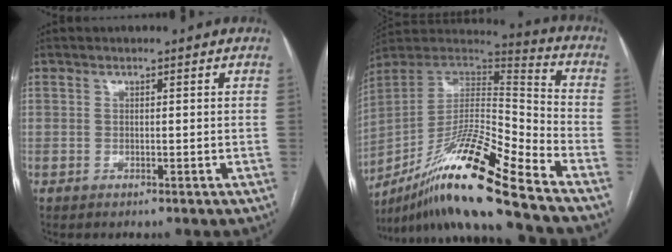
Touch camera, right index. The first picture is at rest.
{"total": 21.0, "force": [-14.5, 0.4, 15.2], "torque": [-0.296, -0.011, -0.265]}